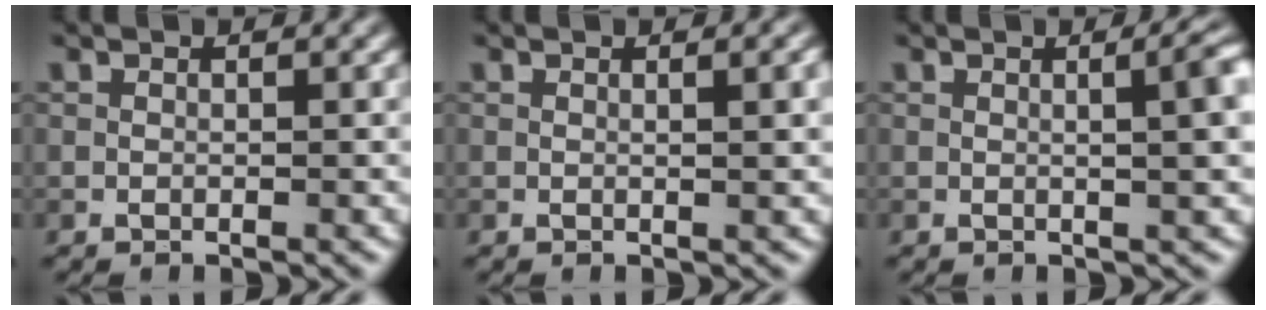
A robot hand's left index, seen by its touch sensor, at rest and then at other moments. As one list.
[{"total": 2.3, "force": [0.5, 0.7, 2.1], "torque": [-0.020, 0.007, 0.004]}, {"total": 5.2, "force": [0.7, 1.8, 4.8], "torque": [-0.036, 0.019, 0.006]}]